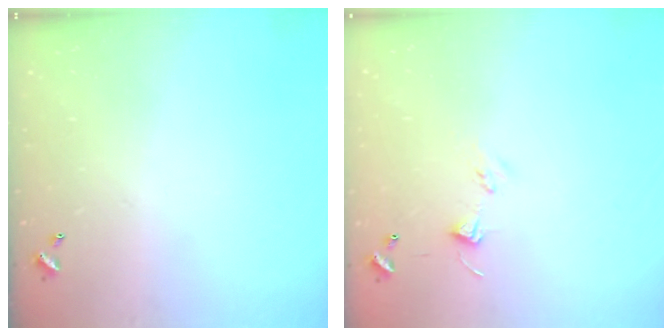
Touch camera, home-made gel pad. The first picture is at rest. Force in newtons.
{"total": 5.0, "press": 5.0, "slide": 0.6}